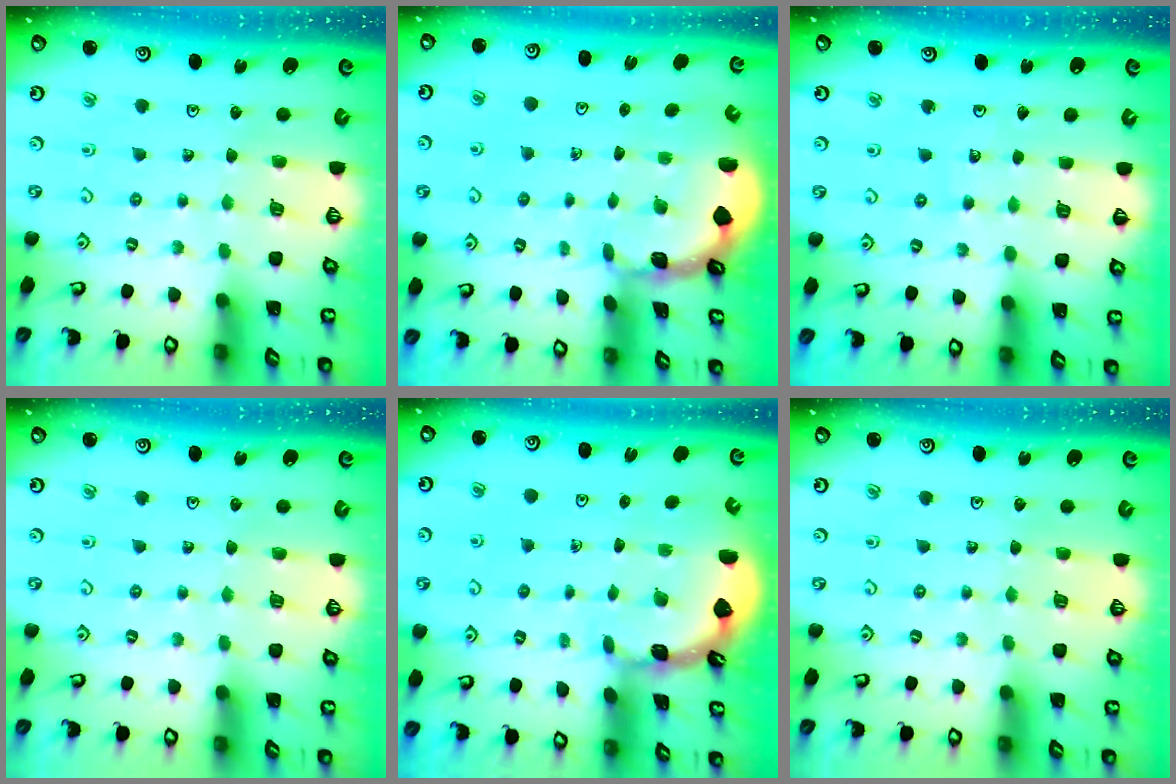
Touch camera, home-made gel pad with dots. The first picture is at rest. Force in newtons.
{"total": 1.5, "press": 1.5, "slide": 0.1}
{"total": 3.0, "press": 3.0, "slide": 0.2}
{"total": 0.0}
{"total": 1.8, "press": 1.8, "slide": 0.1}
{"total": 0.0}